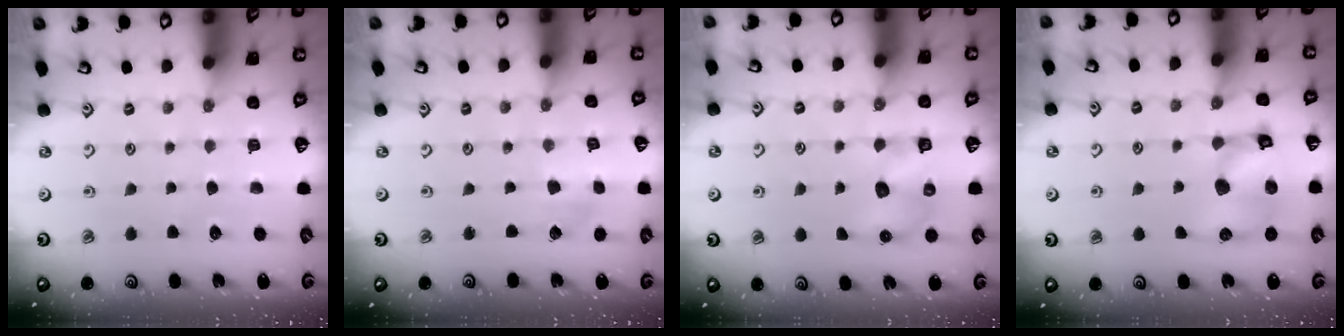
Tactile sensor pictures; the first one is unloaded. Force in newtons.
{"total": 2.6, "press": 2.6, "slide": 0.5}
{"total": 6.3, "press": 6.2, "slide": 0.6}
{"total": 12.6, "press": 12.5, "slide": 1.7}